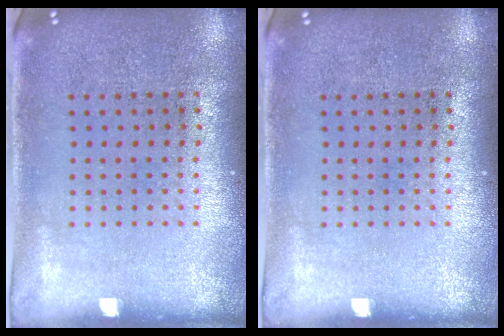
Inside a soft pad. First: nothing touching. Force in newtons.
{"total": 0.0}